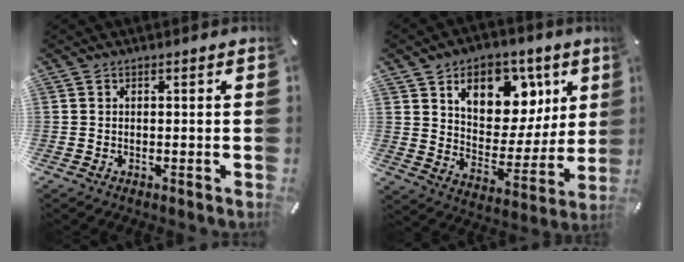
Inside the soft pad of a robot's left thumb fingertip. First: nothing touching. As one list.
[{"total": 14.4, "force": [7.7, 10.1, 6.8], "torque": [-0.090, -0.048, 0.136]}]